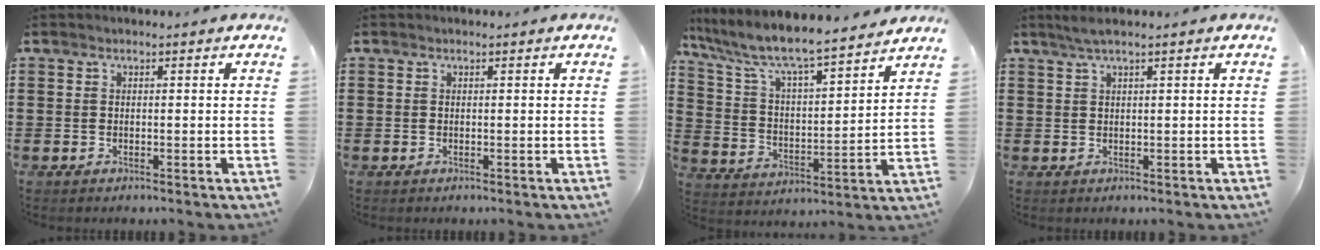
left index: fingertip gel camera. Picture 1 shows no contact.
{"total": 0.0}
{"total": 7.1, "force": [6.6, 0.5, 2.6], "torque": [-0.084, -0.049, 0.105]}
{"total": 1.7, "force": [0.9, -0.2, 1.3], "torque": [-0.026, -0.001, 0.017]}